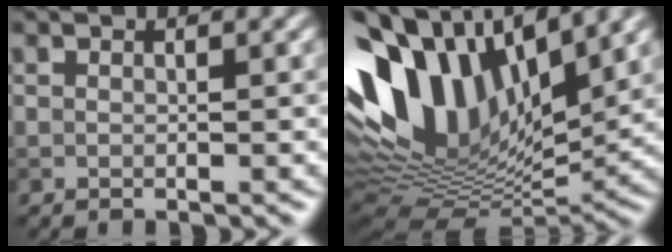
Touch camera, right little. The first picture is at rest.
{"total": 14.7, "force": [4.2, 8.9, 11.0], "torque": [-0.225, 0.021, 0.076]}